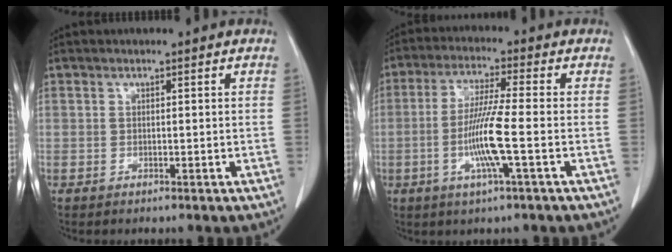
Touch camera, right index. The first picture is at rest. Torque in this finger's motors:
{"motor_torque": [1.40, -0.28, 0.73, 0.09]}